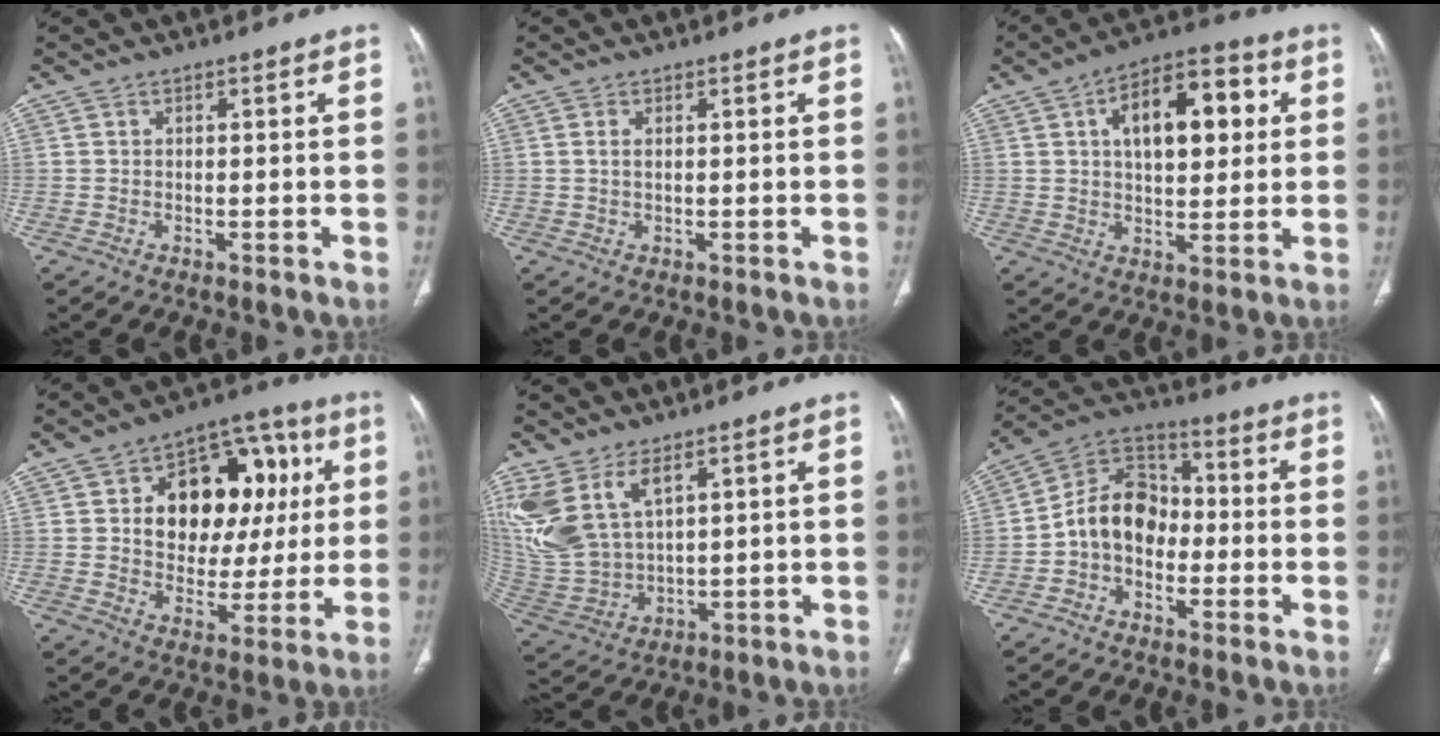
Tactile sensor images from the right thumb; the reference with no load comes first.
{"total": 1.3, "force": [0.4, 0.5, 1.1], "torque": [-0.029, 0.003, 0.010]}
{"total": 15.3, "force": [4.1, 7.9, 12.5], "torque": [-0.158, 0.013, 0.060]}
{"total": 20.8, "force": [4.7, 13.9, 14.8], "torque": [-0.150, 0.022, 0.074]}
{"total": 15.4, "force": [7.5, 8.4, 10.5], "torque": [-0.234, -0.025, 0.173]}
{"total": 11.4, "force": [-2.2, 8.7, 7.0], "torque": [-0.102, 0.041, -0.056]}